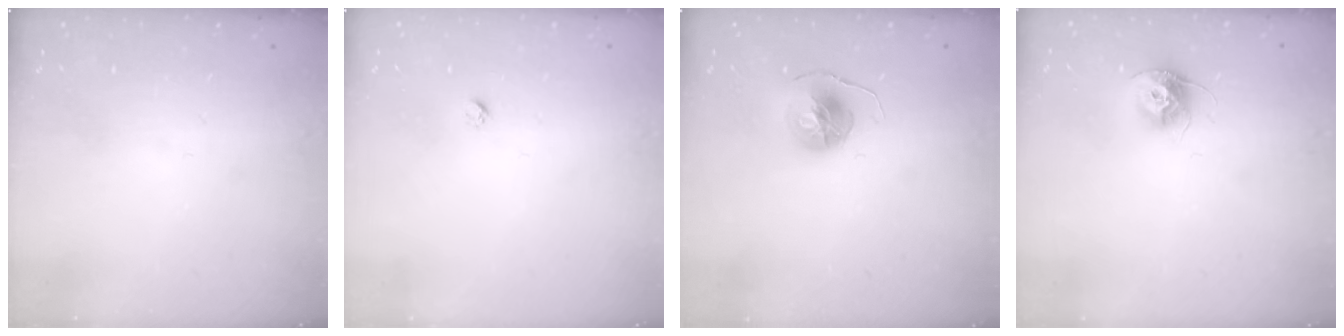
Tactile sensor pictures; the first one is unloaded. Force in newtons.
{"total": 1.9, "press": 1.9, "slide": 0.1}
{"total": 7.7, "press": 7.6, "slide": 0.6}
{"total": 9.5, "press": 9.5, "slide": 0.2}